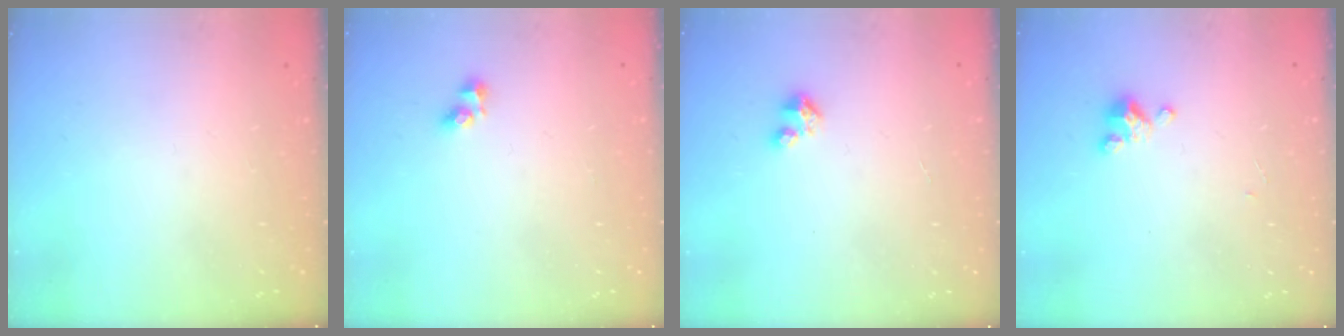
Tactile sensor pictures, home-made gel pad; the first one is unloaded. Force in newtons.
{"total": 2.4, "press": 2.4, "slide": 0.2}
{"total": 2.3, "press": 2.3, "slide": 0.3}
{"total": 2.5, "press": 2.5, "slide": 0.3}